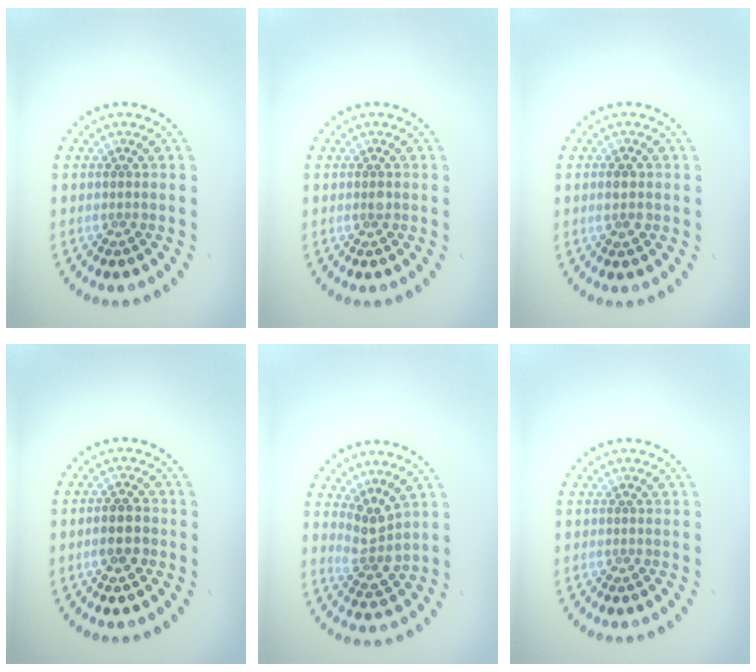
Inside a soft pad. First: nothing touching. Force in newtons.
{"total": 0.8, "press": 0.8, "slide": 0.2}
{"total": 1.6, "press": 1.5, "slide": 0.5}
{"total": 2.5, "press": 2.5, "slide": 0.6}
{"total": 2.7, "press": 2.1, "slide": 1.7}
{"total": 0.0}